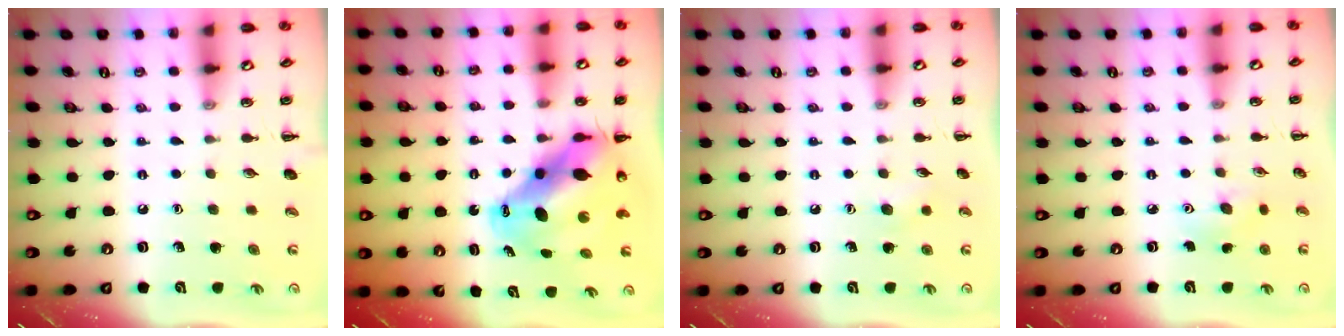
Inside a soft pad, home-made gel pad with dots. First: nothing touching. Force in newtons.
{"total": 12.4, "press": 12.0, "slide": 3.1}
{"total": 5.6, "press": 5.4, "slide": 1.4}
{"total": 4.6, "press": 4.4, "slide": 1.2}